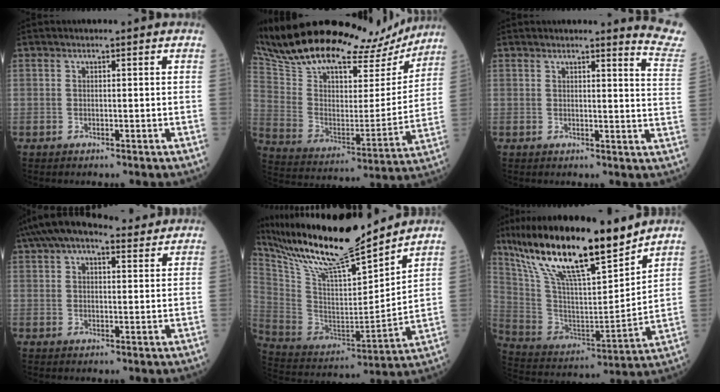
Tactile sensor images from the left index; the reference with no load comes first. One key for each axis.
{"total": 31.5, "fx": 27.3, "fy": 9.2, "fz": 12.7, "tx": -0.240, "ty": -0.008, "tz": 0.406}
{"total": 8.1, "fx": 8.0, "fy": -0.7, "fz": 0.8, "tx": 0.000, "ty": -0.085, "tz": 0.061}
{"total": 11.0, "fx": 8.3, "fy": 3.8, "fz": 6.0, "tx": -0.106, "ty": 0.058, "tz": 0.131}
{"total": 21.6, "fx": 18.7, "fy": 1.9, "fz": 10.8, "tx": -0.207, "ty": -0.005, "tz": 0.329}
{"total": 21.1, "fx": 16.2, "fy": 2.8, "fz": 13.3, "tx": -0.241, "ty": 0.003, "tz": 0.296}